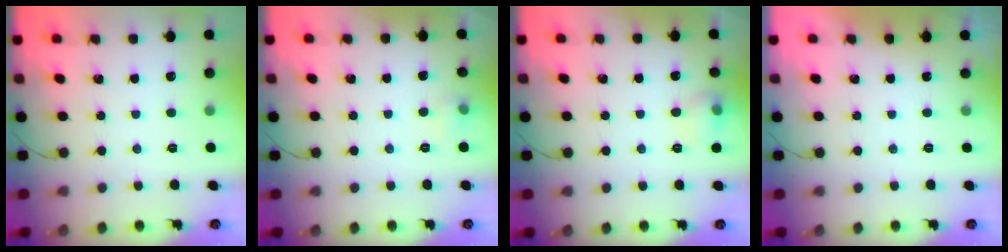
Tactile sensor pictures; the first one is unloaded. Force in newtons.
{"total": 8.2, "press": 4.1, "slide": 7.1}
{"total": 7.2, "press": 7.1, "slide": 1.4}
{"total": 0.0}